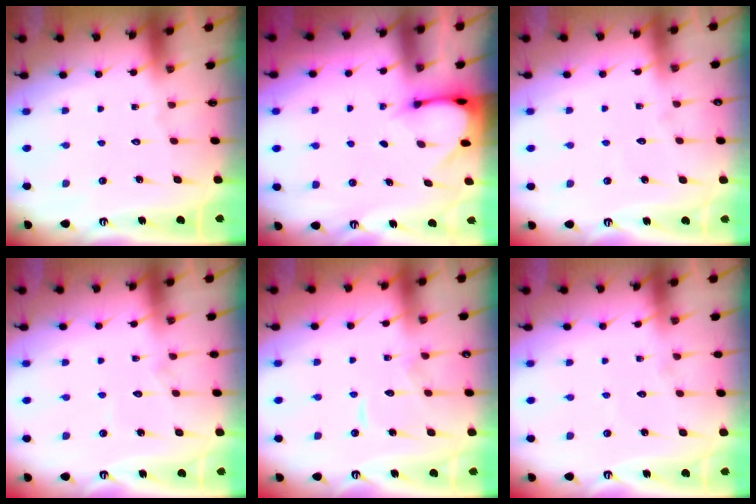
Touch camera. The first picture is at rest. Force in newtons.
{"total": 3.0, "press": 3.0, "slide": 0.2}
{"total": 4.5, "press": 4.4, "slide": 0.3}
{"total": 7.0, "press": 7.0, "slide": 0.5}
{"total": 7.9, "press": 7.8, "slide": 0.8}
{"total": 3.1, "press": 3.0, "slide": 0.3}